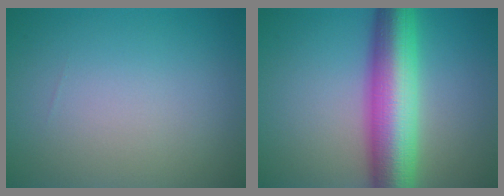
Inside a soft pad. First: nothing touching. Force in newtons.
{"total": 9.9, "press": 9.9, "slide": 0.1}